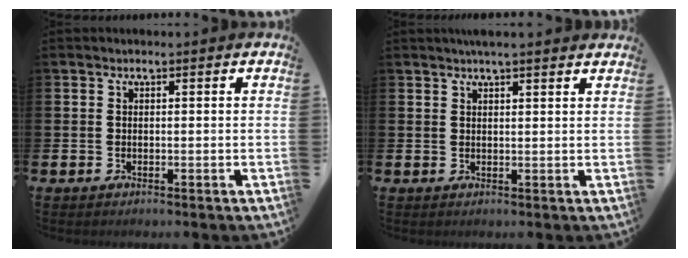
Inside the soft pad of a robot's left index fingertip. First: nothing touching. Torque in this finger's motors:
{"motor_torque": [0.96, -1.18, 0.33, 0.03]}